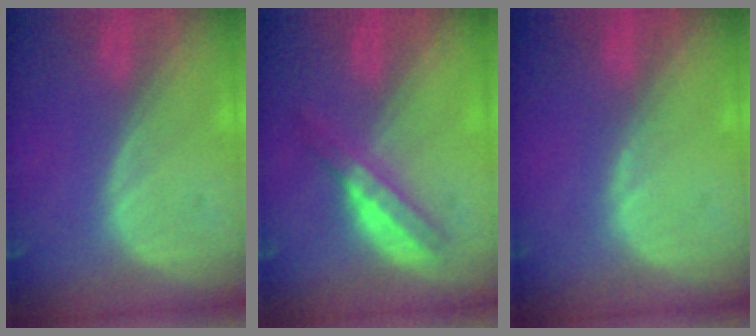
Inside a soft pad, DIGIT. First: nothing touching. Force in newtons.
{"total": 4.9, "press": 4.8, "slide": 0.7}
{"total": 0.6, "press": 0.5, "slide": 0.3}